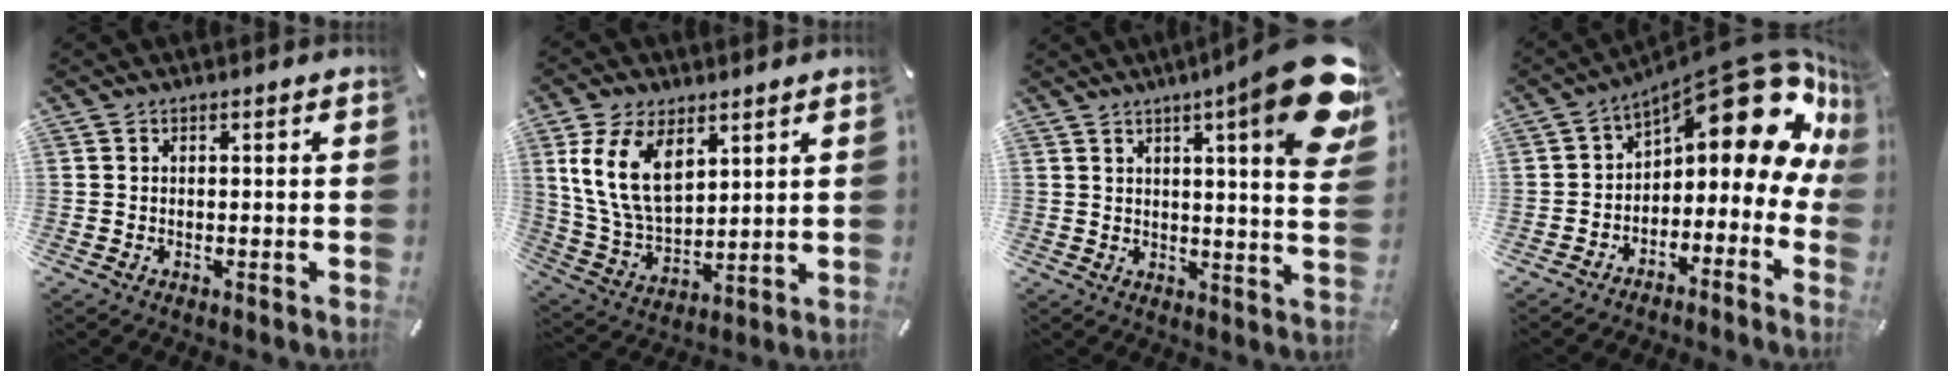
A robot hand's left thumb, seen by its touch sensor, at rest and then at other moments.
{"total": 13.4, "force": [5.7, 8.5, 8.7], "torque": [-0.207, -0.012, 0.103]}
{"total": 16.7, "force": [8.5, 2.3, 14.2], "torque": [-0.208, -0.052, 0.124]}
{"total": 17.4, "force": [9.7, 6.8, 12.7], "torque": [-0.158, -0.080, 0.158]}